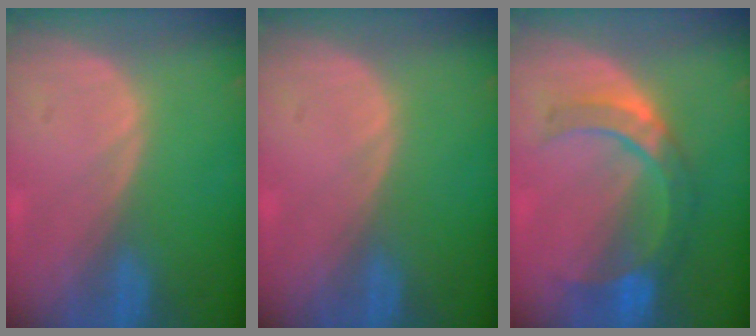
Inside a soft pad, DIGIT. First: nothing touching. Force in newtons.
{"total": 0.0}
{"total": 7.1, "press": 7.0, "slide": 0.8}